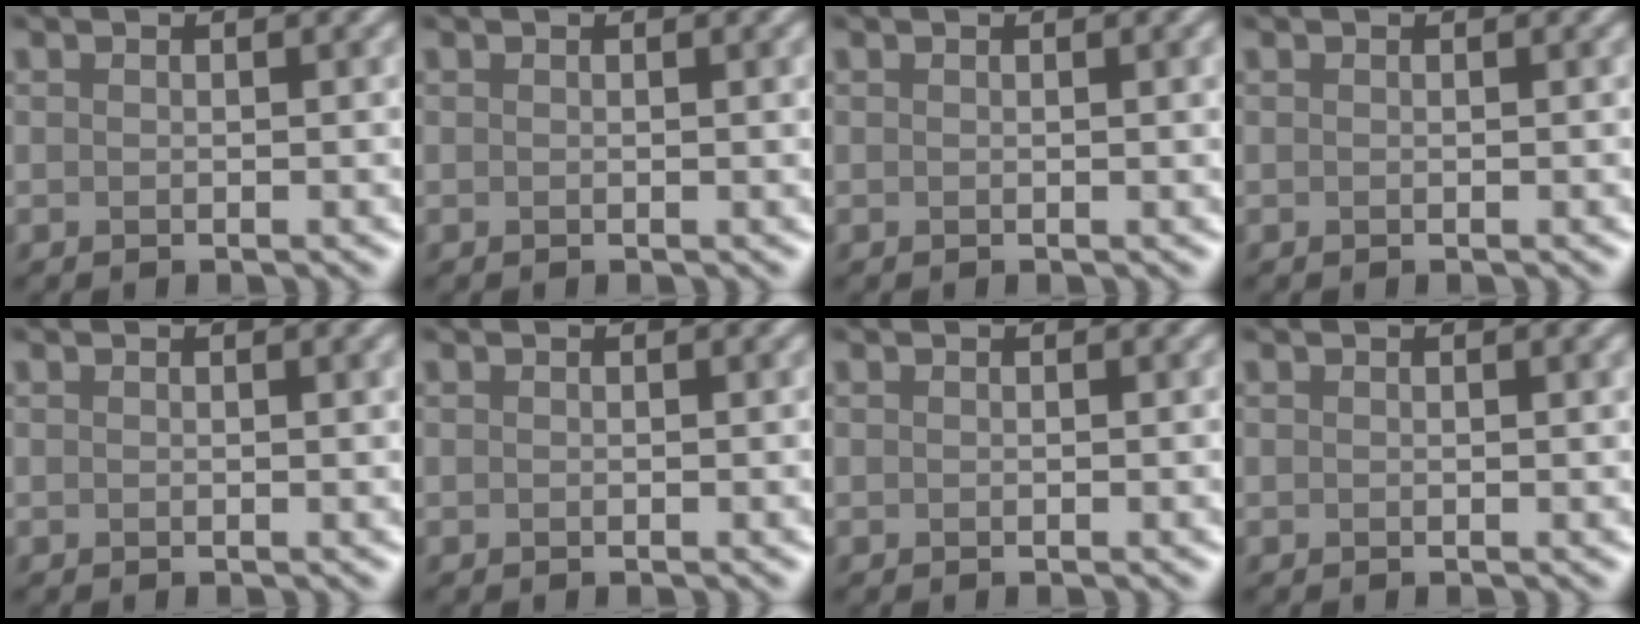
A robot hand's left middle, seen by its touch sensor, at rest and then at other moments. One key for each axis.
{"total": 0.8, "fx": 0.2, "fy": 0.2, "fz": 0.8, "tx": -0.007, "ty": 0.003, "tz": 0.002}
{"total": 1.4, "fx": 0.3, "fy": 0.4, "fz": 1.3, "tx": -0.013, "ty": 0.004, "tz": 0.002}
{"total": 0.0}
{"total": 1.1, "fx": 0.4, "fy": 0.3, "fz": 1.0, "tx": -0.010, "ty": 0.004, "tz": 0.005}
{"total": 0.0}
{"total": 0.0}
{"total": 0.7, "fx": 0.3, "fy": 0.1, "fz": 0.7, "tx": -0.006, "ty": 0.004, "tz": 0.004}